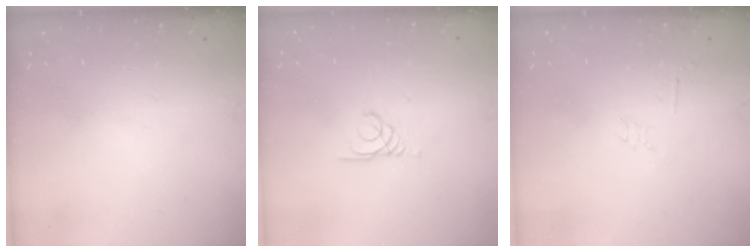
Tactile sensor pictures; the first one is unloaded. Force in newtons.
{"total": 1.7, "press": 1.7, "slide": 0.1}
{"total": 2.3, "press": 2.3, "slide": 0.4}